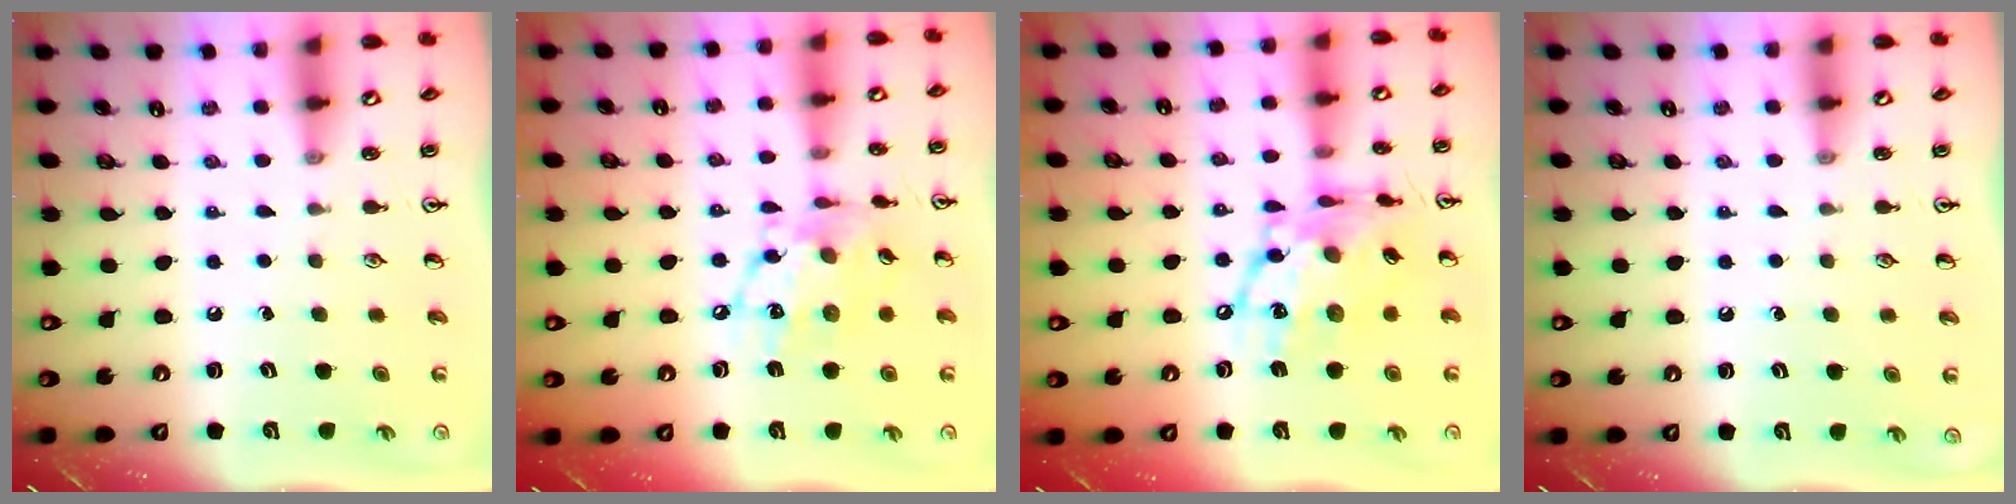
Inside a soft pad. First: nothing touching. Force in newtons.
{"total": 14.8, "press": 14.8, "slide": 1.1}
{"total": 16.4, "press": 16.4, "slide": 1.2}
{"total": 0.0}